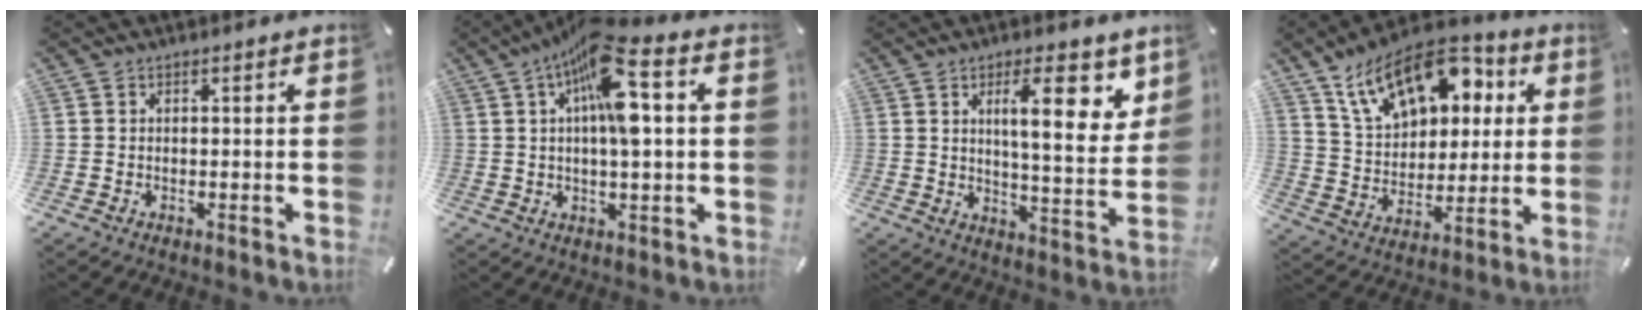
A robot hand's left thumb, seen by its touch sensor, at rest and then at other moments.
{"total": 13.3, "force": [4.2, 3.5, 12.1], "torque": [-0.217, -0.011, 0.069]}
{"total": 13.1, "force": [6.1, 4.1, 10.9], "torque": [-0.154, -0.027, 0.094]}
{"total": 18.3, "force": [9.7, 11.5, 10.4], "torque": [-0.192, -0.034, 0.175]}